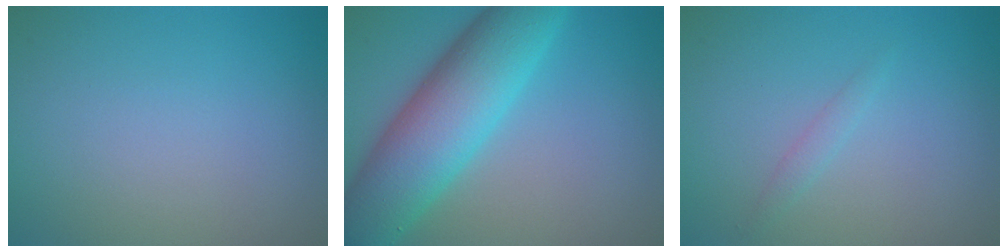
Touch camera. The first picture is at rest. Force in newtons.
{"total": 9.9, "press": 9.9, "slide": 0.0}
{"total": 0.8, "press": 0.8, "slide": 0.0}